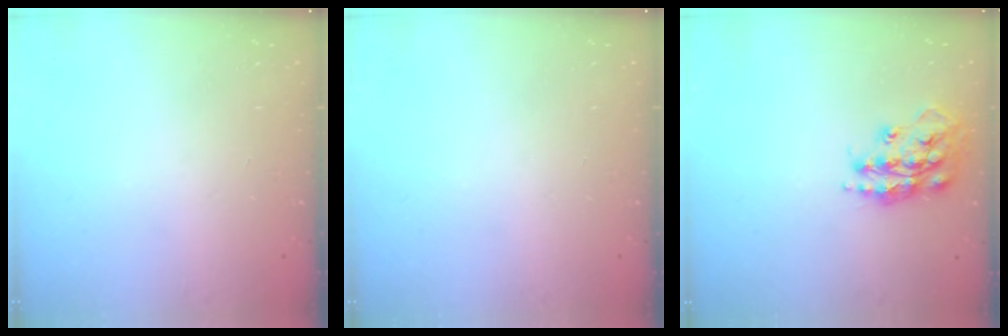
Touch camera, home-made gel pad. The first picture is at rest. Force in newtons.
{"total": 0.0}
{"total": 15.5, "press": 15.4, "slide": 1.3}